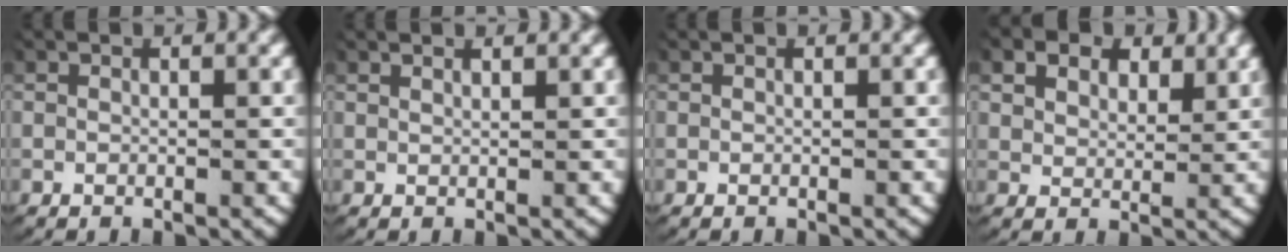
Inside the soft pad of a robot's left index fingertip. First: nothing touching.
{"total": 1.1, "force": [1.1, -0.3, 0.2], "torque": [-0.006, -0.003, 0.022]}
{"total": 0.0}
{"total": 2.7, "force": [2.0, 1.4, 1.1], "torque": [-0.024, -0.008, 0.041]}